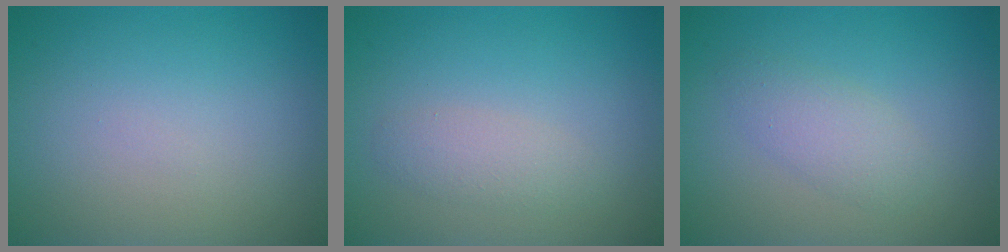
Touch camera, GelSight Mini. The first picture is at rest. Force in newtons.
{"total": 1.7, "press": 1.7, "slide": 0.1}
{"total": 2.2, "press": 2.2, "slide": 0.1}